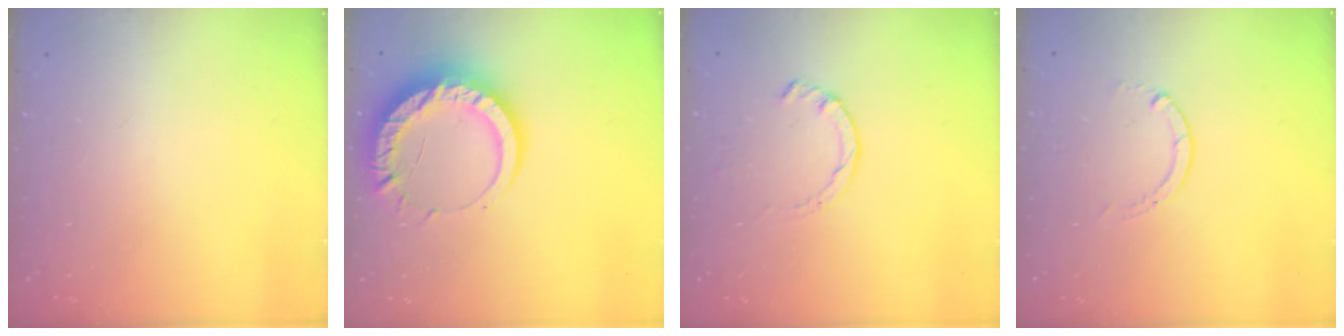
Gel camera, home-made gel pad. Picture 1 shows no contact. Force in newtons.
{"total": 14.4, "press": 14.4, "slide": 1.3}
{"total": 2.8, "press": 2.8, "slide": 0.4}
{"total": 0.0}